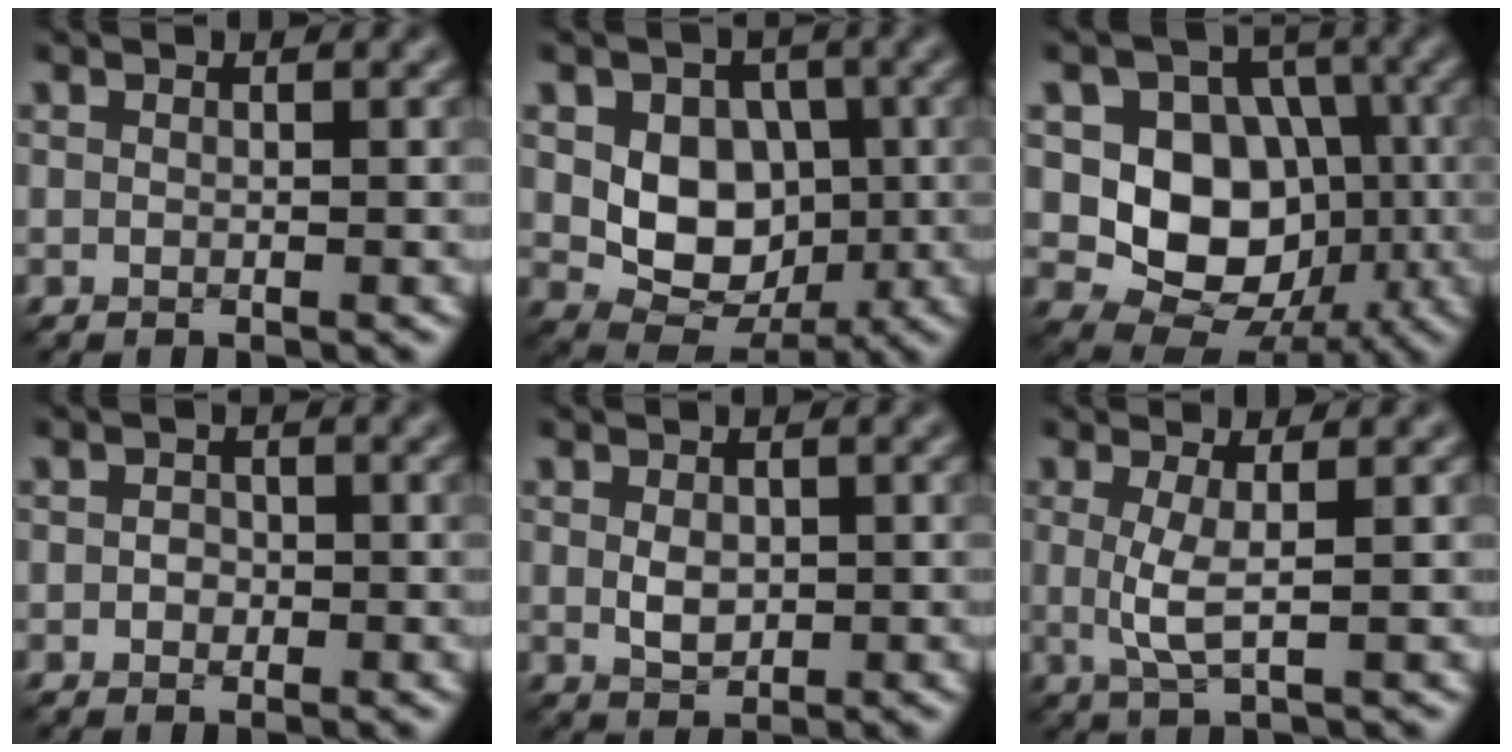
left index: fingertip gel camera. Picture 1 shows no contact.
{"total": 6.8, "force": [0.0, 5.2, 4.4], "torque": [-0.074, -0.007, -0.004]}
{"total": 9.3, "force": [-0.8, 7.4, 5.6], "torque": [-0.090, -0.007, -0.033]}
{"total": 1.1, "force": [-0.3, 1.0, 0.5], "torque": [-0.007, -0.002, -0.008]}
{"total": 1.9, "force": [0.0, 1.3, 1.4], "torque": [-0.029, -0.001, 0.000]}
{"total": 2.5, "force": [0.1, 0.3, 2.5], "torque": [-0.062, -0.004, 0.000]}